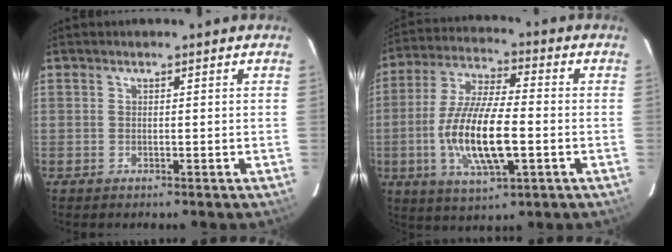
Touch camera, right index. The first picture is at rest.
{"total": 15.1, "force": [-3.4, 4.3, 14.1], "torque": [-0.289, -0.009, -0.061]}